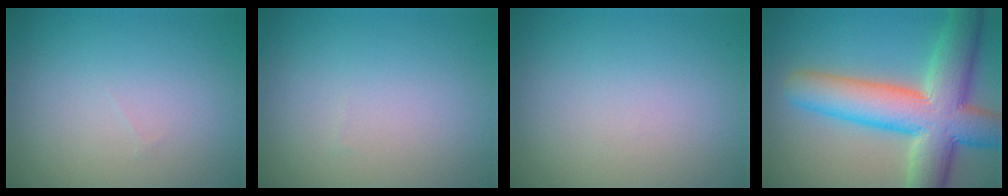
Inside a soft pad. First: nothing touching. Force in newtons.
{"total": 0.0}
{"total": 0.0}
{"total": 11.3, "press": 11.3, "slide": 0.5}